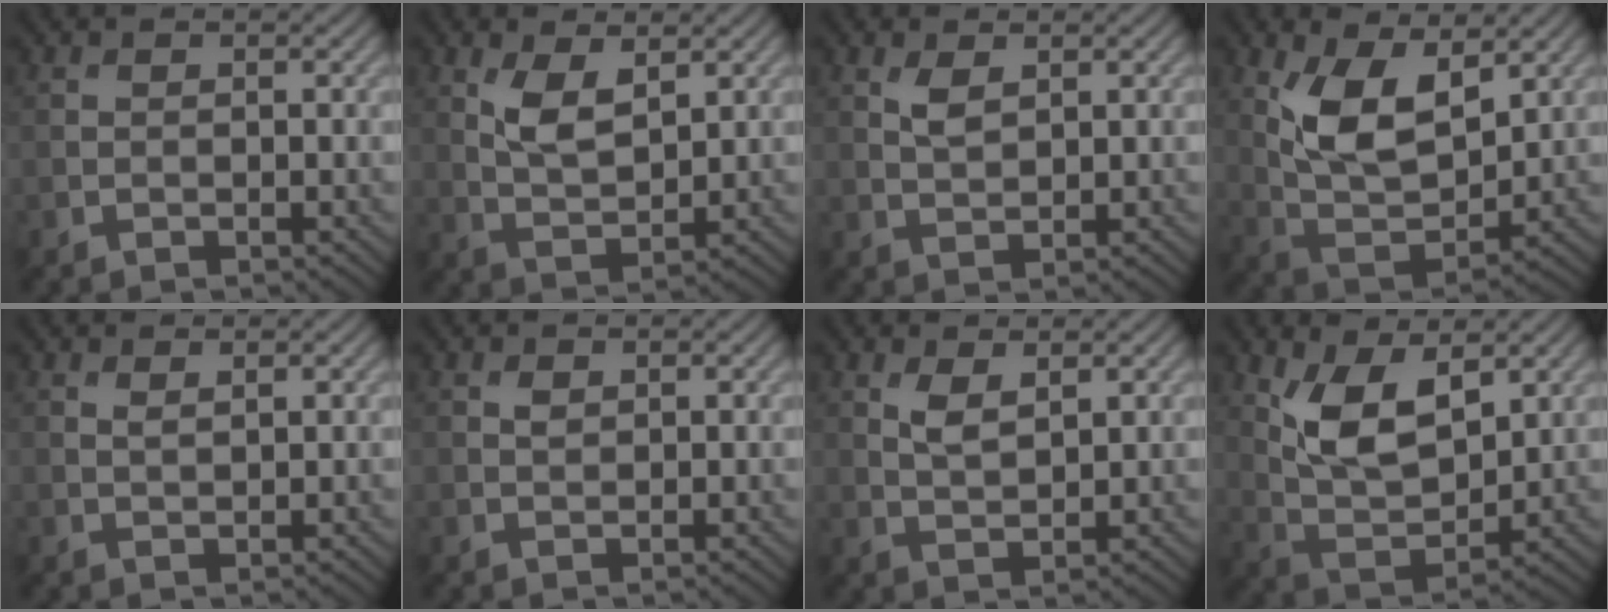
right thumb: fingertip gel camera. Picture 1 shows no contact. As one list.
[{"total": 4.9, "force": [2.2, 2.2, 3.8], "torque": [-0.087, -0.006, 0.047]}, {"total": 2.2, "force": [1.1, 1.0, 1.6], "torque": [-0.038, -0.001, 0.026]}, {"total": 10.0, "force": [3.9, 5.0, 7.7], "torque": [-0.164, -0.008, 0.076]}, {"total": 1.0, "force": [0.7, 0.2, 0.6], "torque": [-0.018, -0.001, 0.016]}, {"total": 1.0, "force": [0.5, 0.6, 0.6], "torque": [-0.013, -0.001, 0.011]}, {"total": 2.9, "force": [1.5, 1.1, 2.2], "torque": [-0.052, -0.004, 0.034]}, {"total": 9.0, "force": [3.9, 4.3, 6.8], "torque": [-0.144, -0.008, 0.079]}]